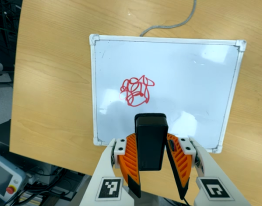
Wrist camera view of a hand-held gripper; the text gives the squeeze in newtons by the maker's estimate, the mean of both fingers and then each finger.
{"total": 5.9, "left": 5.1, "right": 6.6}